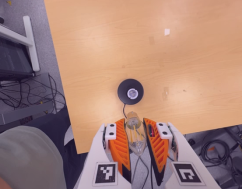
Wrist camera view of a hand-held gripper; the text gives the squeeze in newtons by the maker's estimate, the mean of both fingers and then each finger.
{"total": 21.5, "left": 23.6, "right": 19.3}